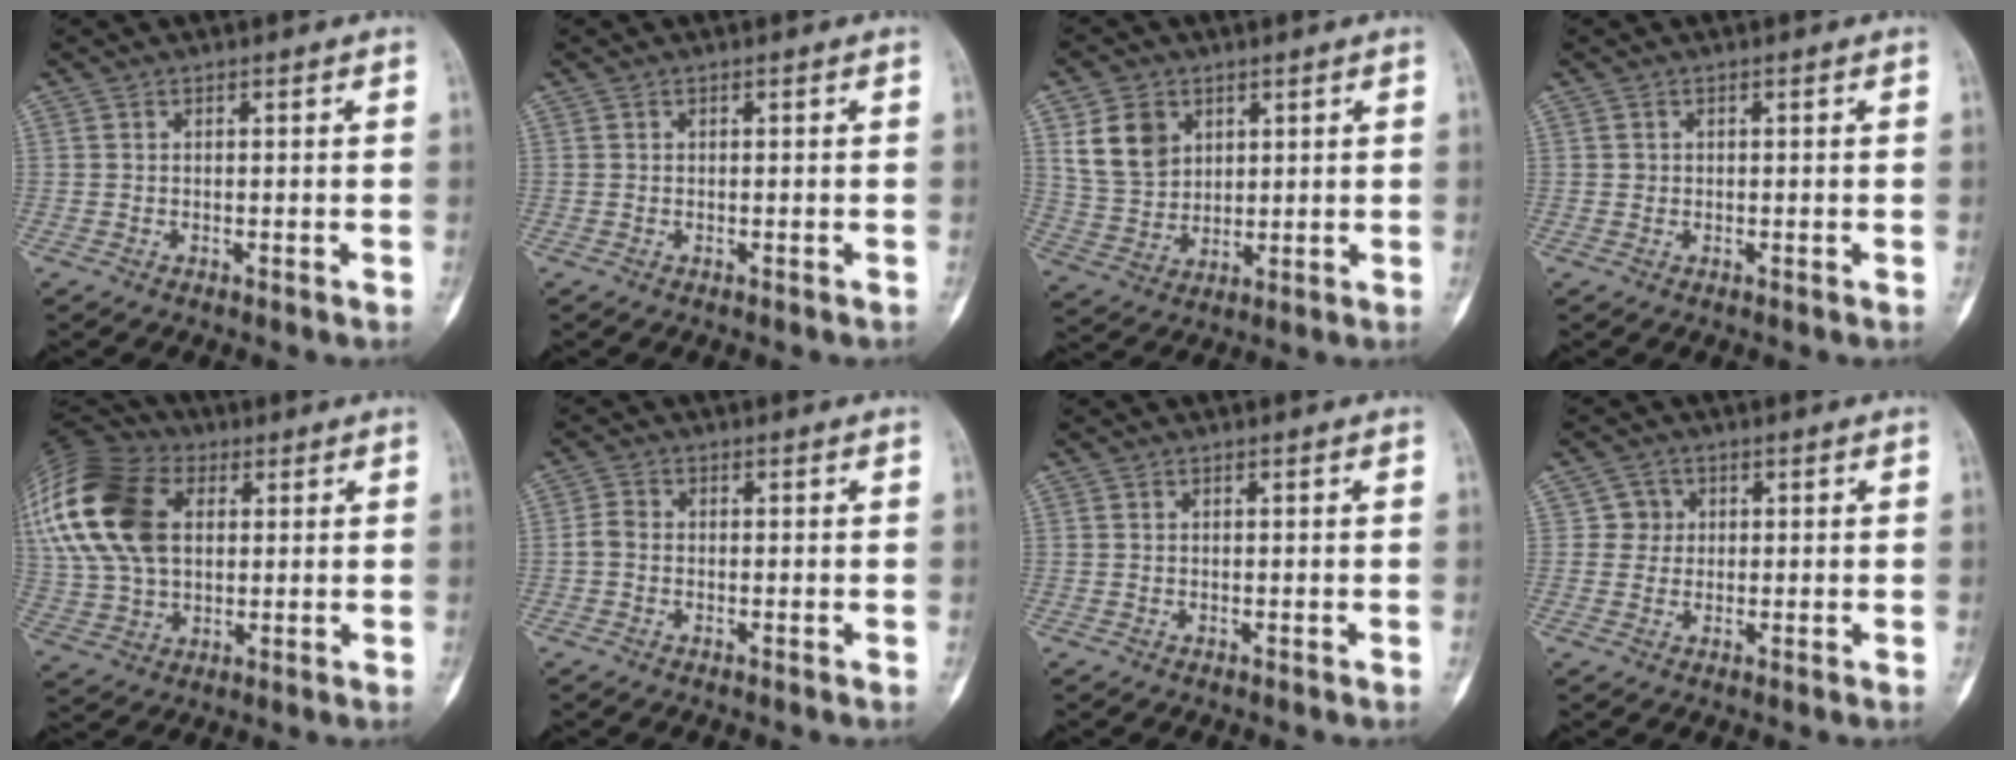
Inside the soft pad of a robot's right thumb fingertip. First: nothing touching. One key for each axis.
{"total": 0.0}
{"total": 10.0, "fx": 4.0, "fy": 7.7, "fz": 5.0, "tx": -0.070, "ty": -0.017, "tz": 0.089}
{"total": 0.6, "fx": 0.0, "fy": 0.6, "fz": 0.1, "tx": 0.003, "ty": 0.003, "tz": 0.001}
{"total": 26.1, "fx": 7.0, "fy": 17.4, "fz": 18.2, "tx": -0.420, "ty": 0.034, "tz": 0.133}
{"total": 2.1, "fx": -0.5, "fy": 1.5, "fz": 1.4, "tx": -0.027, "ty": 0.003, "tz": -0.018}
{"total": 0.0}
{"total": 2.9, "fx": 0.5, "fy": 2.9, "fz": 0.1, "tx": 0.021, "ty": 0.005, "tz": 0.001}